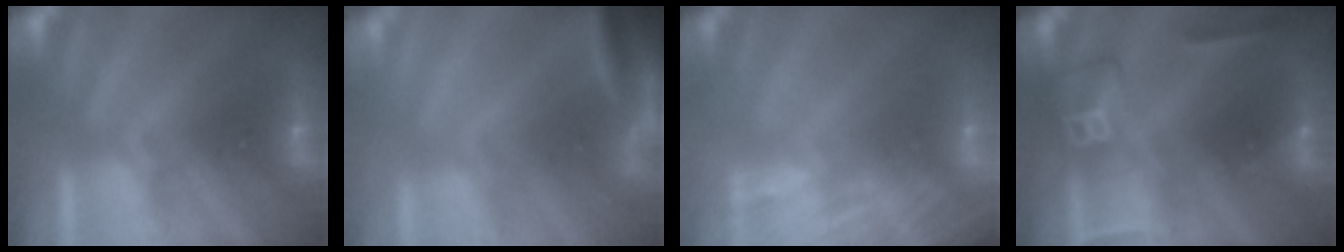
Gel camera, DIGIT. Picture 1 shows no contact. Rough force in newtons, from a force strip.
{"total": 3.5}
{"total": 8.3}
{"total": 2.4}